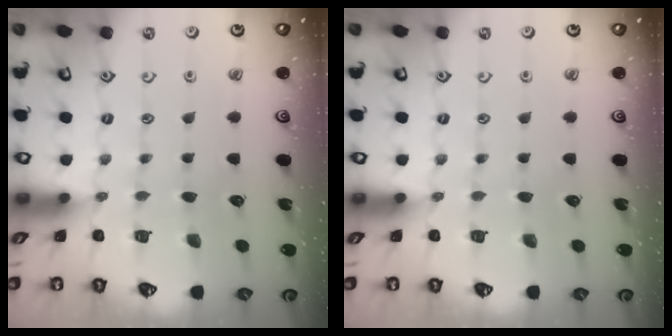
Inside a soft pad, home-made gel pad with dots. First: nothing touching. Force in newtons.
{"total": 0.0}